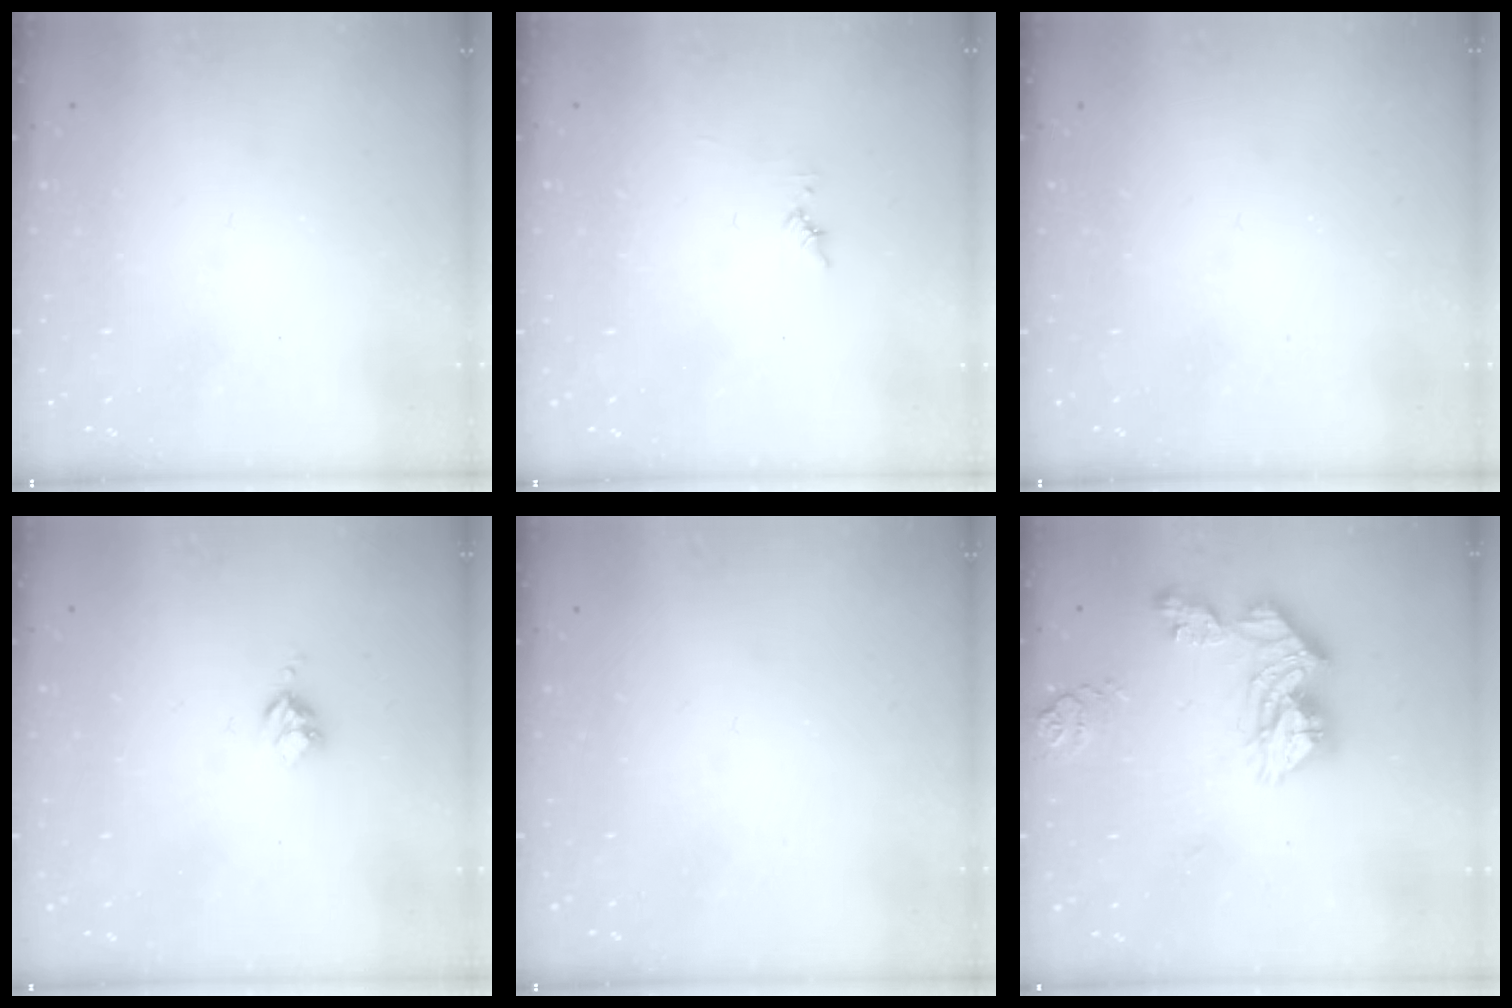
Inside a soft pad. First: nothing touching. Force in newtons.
{"total": 4.4, "press": 4.4, "slide": 0.4}
{"total": 0.0}
{"total": 3.4, "press": 3.4, "slide": 0.4}
{"total": 0.0}
{"total": 14.2, "press": 14.1, "slide": 1.4}